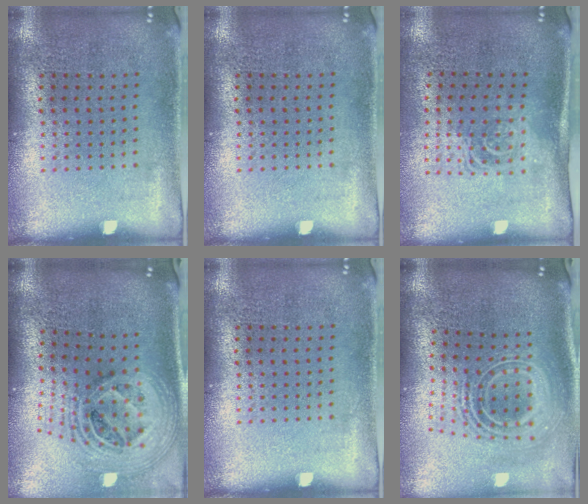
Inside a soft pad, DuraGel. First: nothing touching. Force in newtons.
{"total": 0.0}
{"total": 1.6, "press": 1.3, "slide": 1.0}
{"total": 2.6, "press": 1.9, "slide": 1.9}
{"total": 0.0}
{"total": 2.7, "press": 1.8, "slide": 1.9}